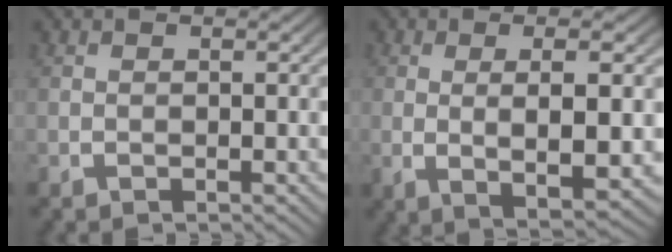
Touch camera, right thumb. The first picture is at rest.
{"total": 6.0, "force": [-0.1, 2.1, 5.6], "torque": [-0.117, -0.019, 0.013]}